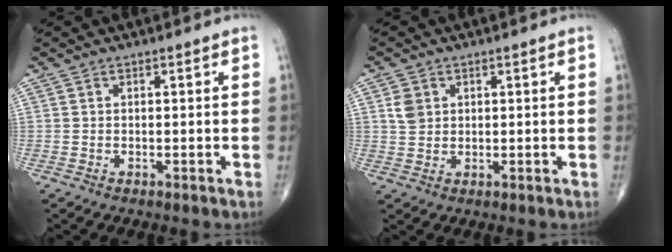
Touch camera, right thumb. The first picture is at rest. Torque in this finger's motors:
{"motor_torque": [-0.45, 0.43, -0.04, -0.07, 0.03]}